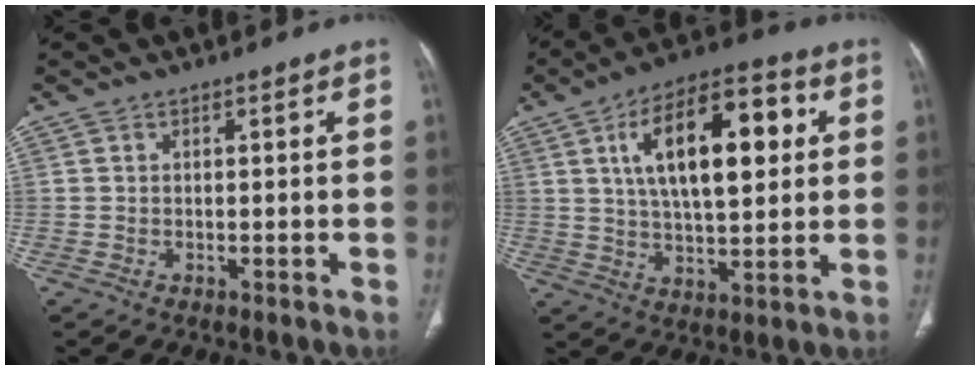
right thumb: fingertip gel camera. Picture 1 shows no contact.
{"total": 18.9, "force": [5.1, 8.5, 16.1], "torque": [-0.238, 0.007, 0.080]}